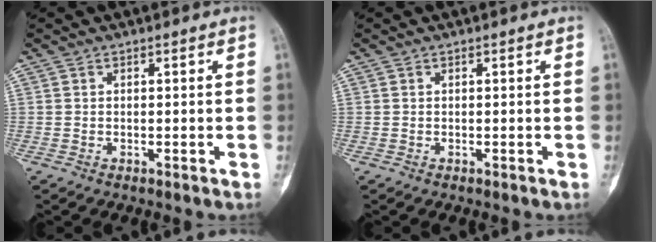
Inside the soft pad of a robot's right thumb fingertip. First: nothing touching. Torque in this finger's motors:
{"motor_torque": [0.01, 0.00, 0.00, 0.00, 0.00]}